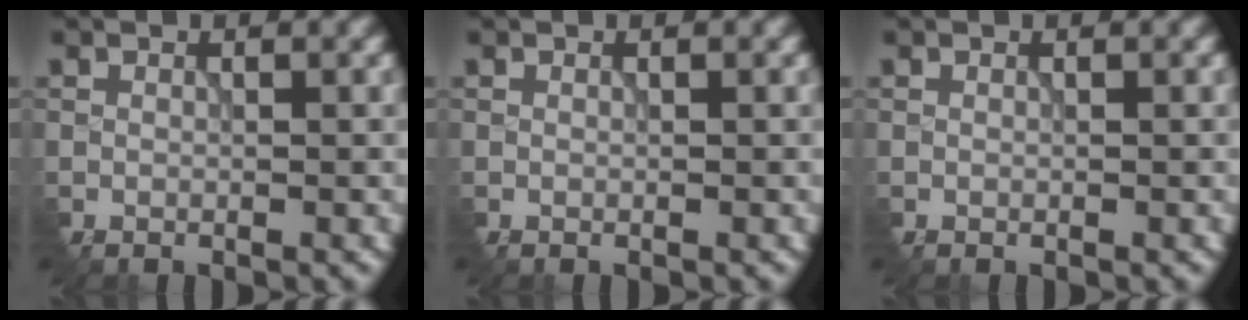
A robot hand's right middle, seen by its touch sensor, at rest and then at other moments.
{"total": 0.0}
{"total": 0.0}